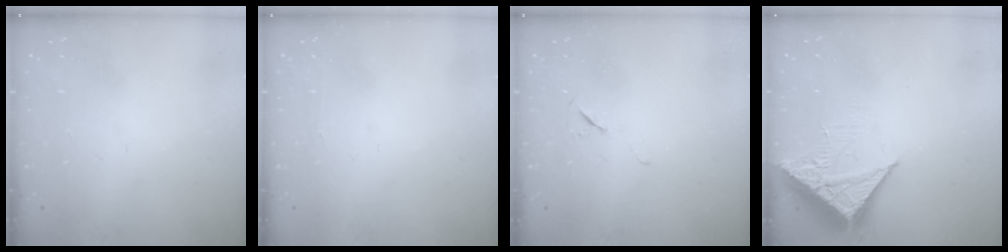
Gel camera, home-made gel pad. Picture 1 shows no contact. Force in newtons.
{"total": 1.7, "press": 1.7, "slide": 0.1}
{"total": 4.9, "press": 4.4, "slide": 2.2}
{"total": 7.7, "press": 7.7, "slide": 0.5}